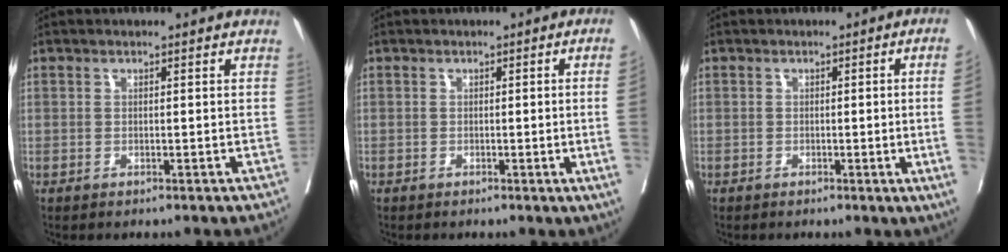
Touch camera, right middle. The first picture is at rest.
{"total": 5.8, "force": [-0.7, -2.0, 5.4], "torque": [-0.065, -0.015, -0.007]}
{"total": 8.3, "force": [-1.1, -2.5, 7.8], "torque": [-0.085, -0.018, -0.013]}